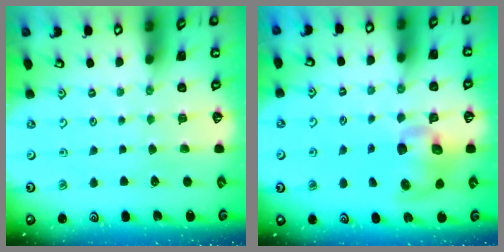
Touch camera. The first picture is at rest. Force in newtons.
{"total": 9.9, "press": 9.8, "slide": 1.9}